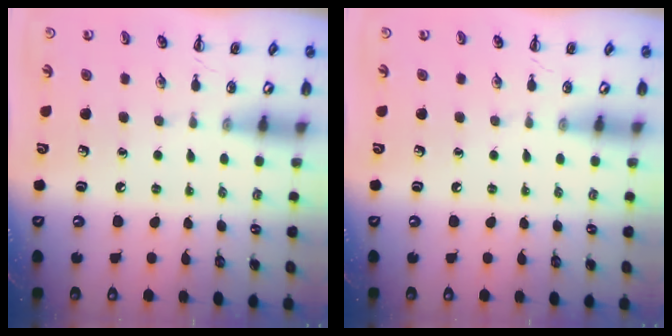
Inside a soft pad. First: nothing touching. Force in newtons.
{"total": 0.0}